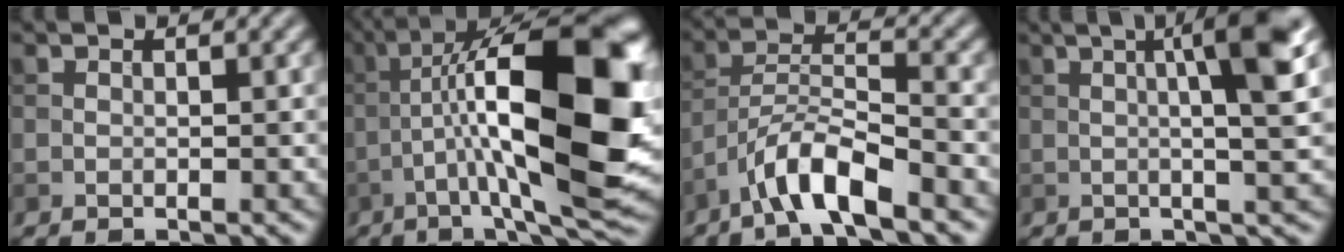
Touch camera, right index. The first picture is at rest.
{"total": 16.2, "force": [-0.9, 4.6, 15.5], "torque": [-0.244, 0.032, -0.018]}
{"total": 5.6, "force": [-4.0, 1.0, 3.8], "torque": [-0.066, 0.008, -0.078]}
{"total": 7.1, "force": [1.3, 1.2, 6.8], "torque": [-0.088, 0.013, 0.020]}